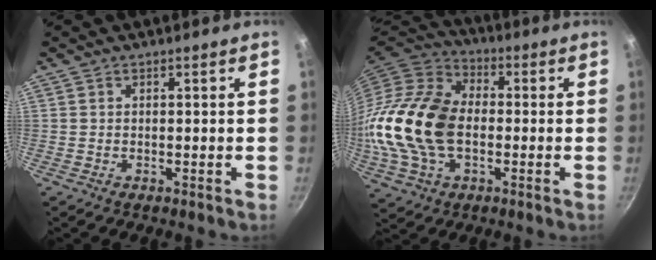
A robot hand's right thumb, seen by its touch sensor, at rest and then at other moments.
{"total": 20.4, "force": [-1.6, 13.6, 15.1], "torque": [-0.285, 0.030, -0.037]}